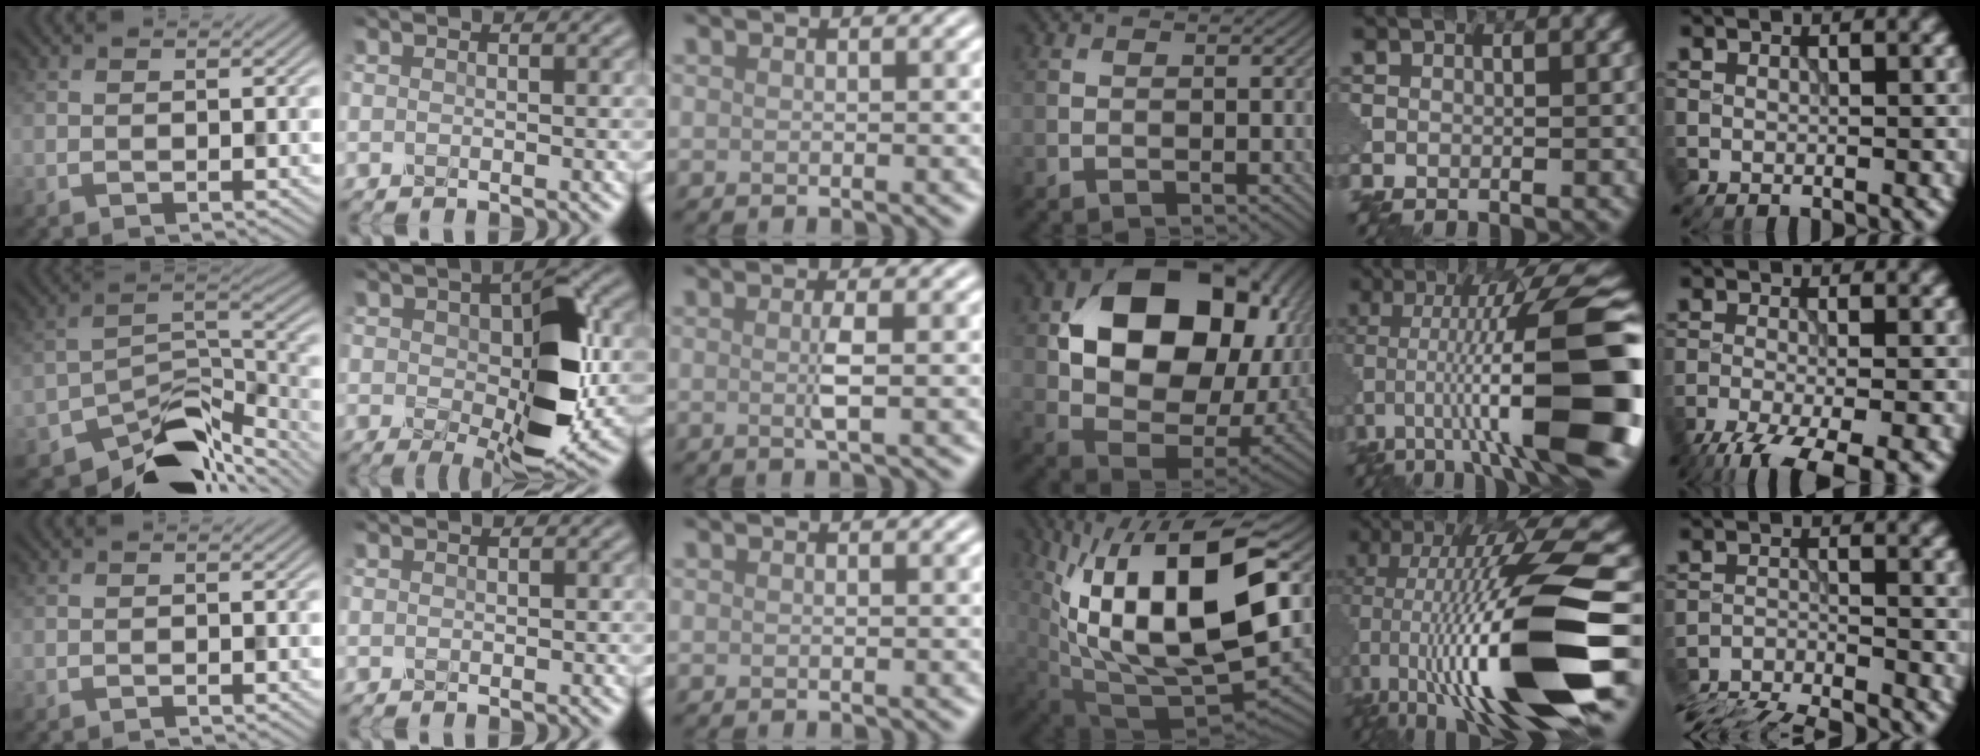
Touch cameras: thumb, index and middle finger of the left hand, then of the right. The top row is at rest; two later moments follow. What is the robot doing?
{"motion": "disassemble", "object": "pitcher"}